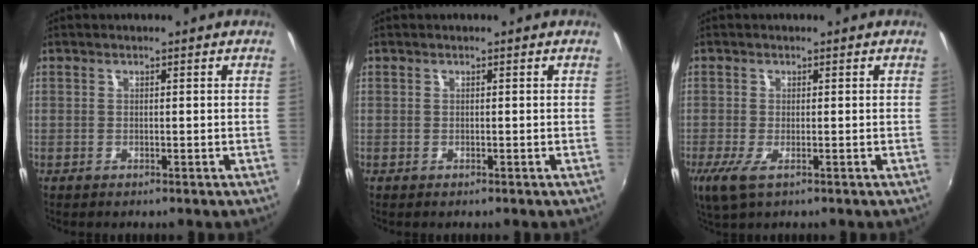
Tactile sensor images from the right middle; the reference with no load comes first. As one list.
[{"total": 0.0}, {"total": 4.0, "force": [-1.7, 1.1, 3.5], "torque": [-0.074, -0.017, -0.029]}]